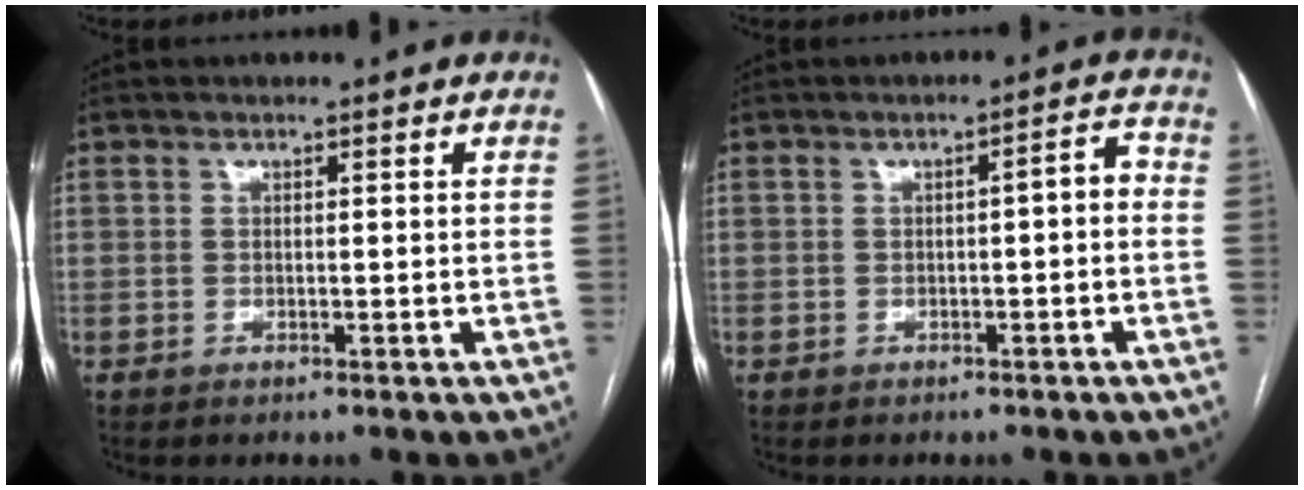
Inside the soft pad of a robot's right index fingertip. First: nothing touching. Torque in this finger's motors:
{"motor_torque": [0.55, -0.02, 0.04, 0.03]}